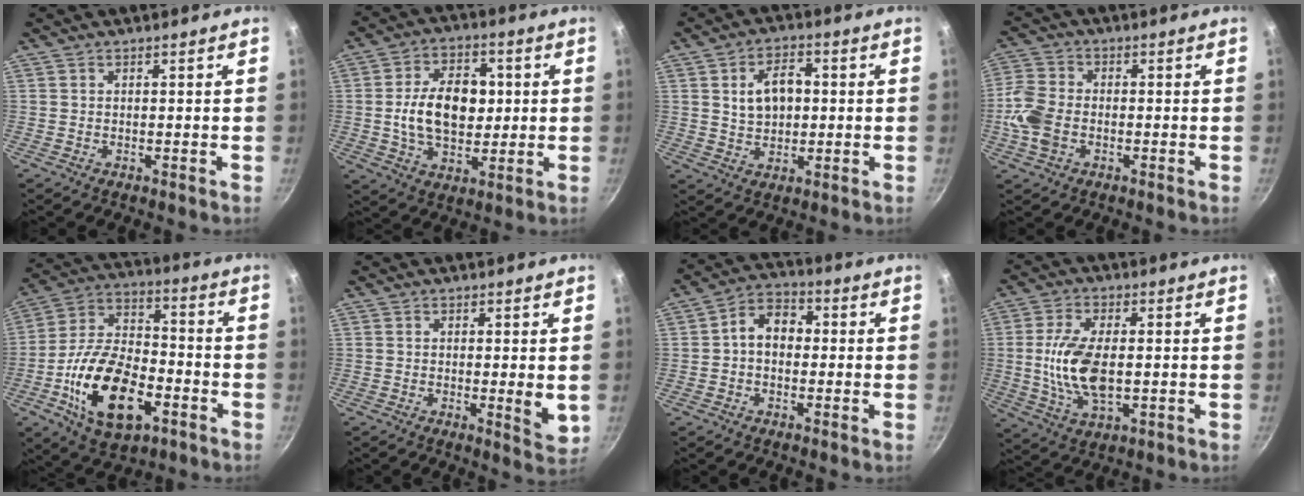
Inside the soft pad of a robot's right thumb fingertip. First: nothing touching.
{"total": 13.9, "force": [0.8, 9.3, 10.3], "torque": [-0.142, 0.005, 0.008]}
{"total": 8.3, "force": [1.1, 5.7, 6.0], "torque": [-0.081, 0.008, 0.019]}
{"total": 7.9, "force": [-2.0, 5.5, 5.4], "torque": [-0.113, 0.014, -0.053]}
{"total": 20.6, "force": [-7.3, 11.2, 15.7], "torque": [-0.276, 0.033, -0.134]}
{"total": 4.3, "force": [0.0, 1.0, 4.2], "torque": [-0.060, -0.017, -0.002]}
{"total": 9.4, "force": [0.7, 6.6, 6.7], "torque": [-0.071, 0.028, -0.003]}
{"total": 11.7, "force": [-0.2, 5.9, 10.1], "torque": [-0.200, -0.002, -0.004]}